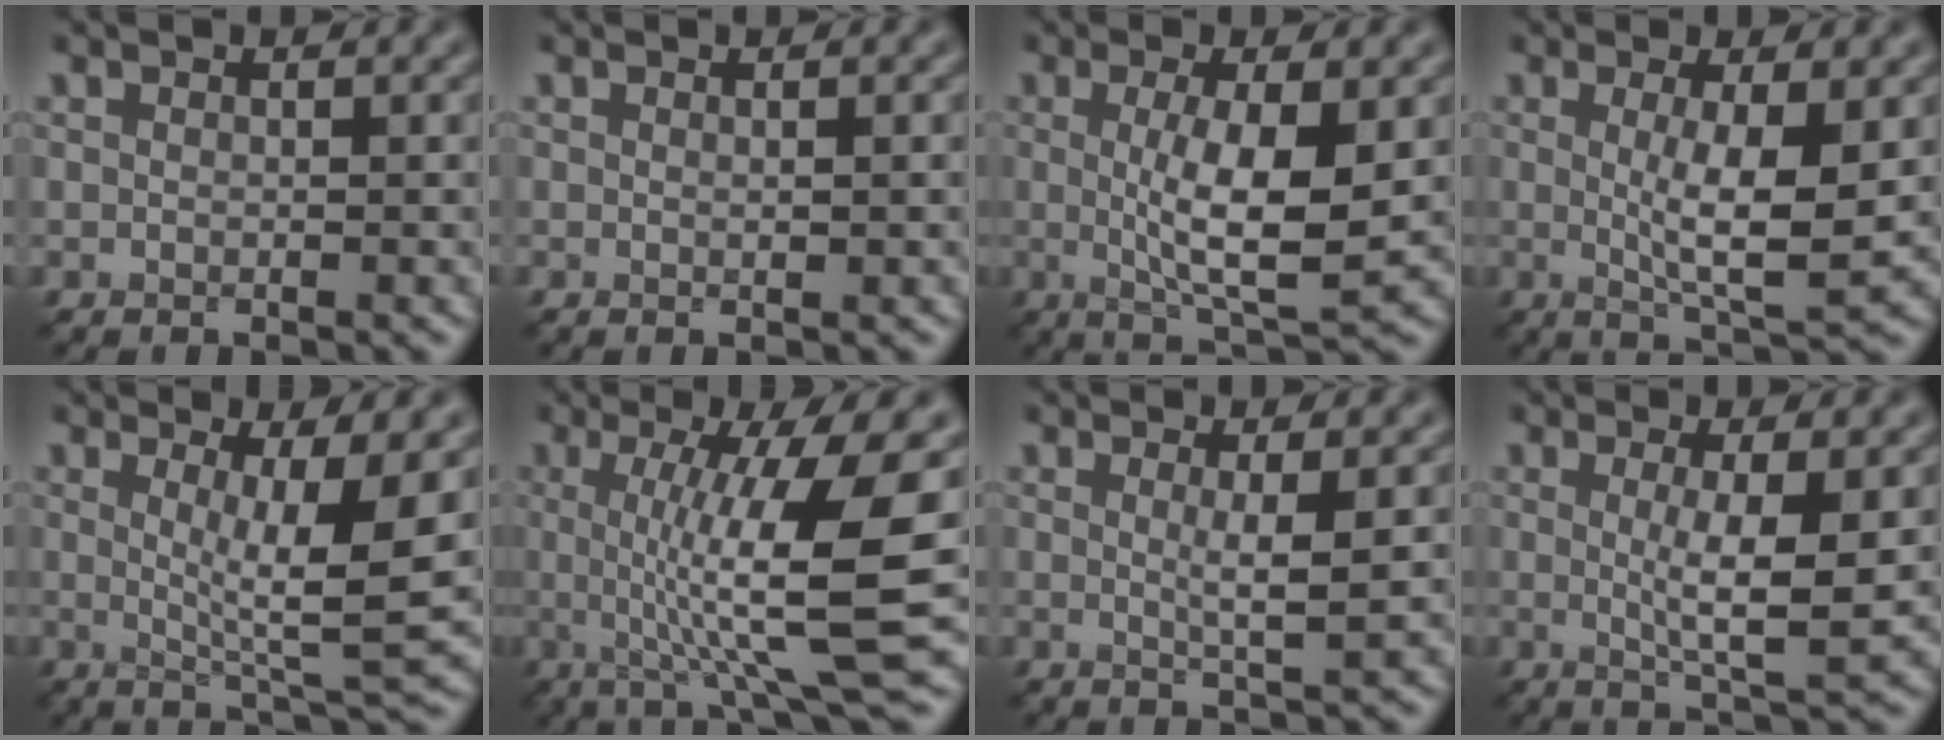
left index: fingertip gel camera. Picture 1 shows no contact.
{"total": 0.8, "force": [0.1, 0.2, 0.8], "torque": [-0.007, 0.002, 0.000]}
{"total": 6.5, "force": [0.2, 1.5, 6.3], "torque": [-0.110, -0.010, 0.007]}
{"total": 5.3, "force": [0.3, 1.0, 5.2], "torque": [-0.089, -0.010, 0.009]}
{"total": 6.8, "force": [0.9, 1.1, 6.6], "torque": [-0.098, -0.016, 0.018]}
{"total": 10.6, "force": [0.4, 2.1, 10.4], "torque": [-0.144, -0.005, 0.009]}
{"total": 2.4, "force": [0.4, 0.3, 2.4], "torque": [-0.039, -0.006, 0.004]}
{"total": 4.6, "force": [0.3, 0.8, 4.5], "torque": [-0.077, -0.009, 0.008]}